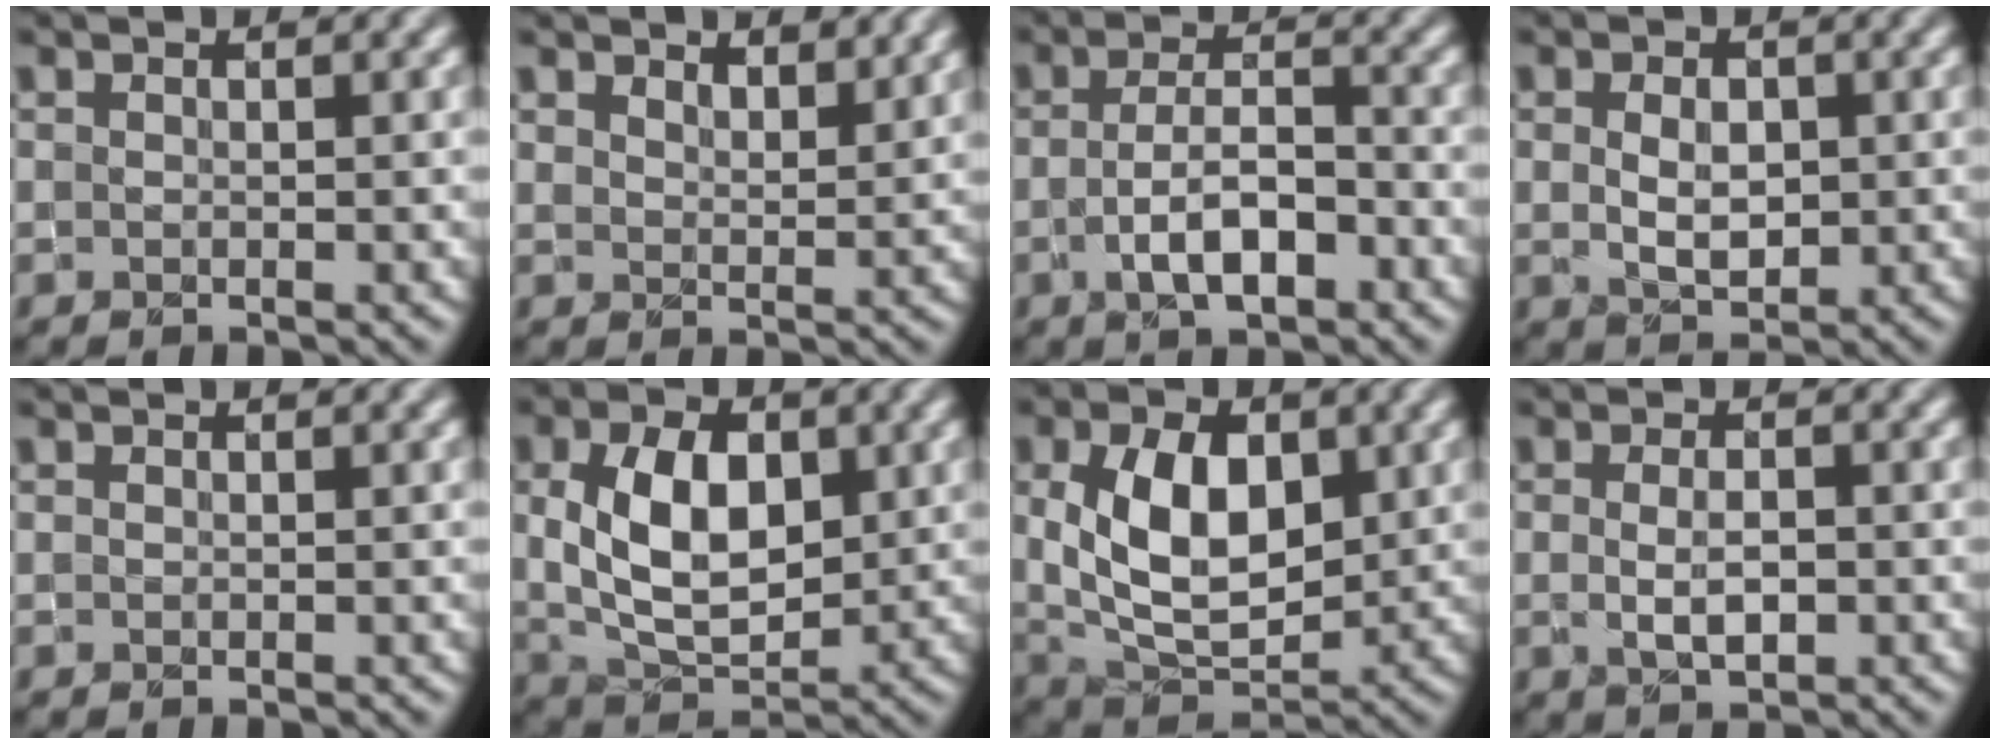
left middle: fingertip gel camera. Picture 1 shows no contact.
{"total": 3.2, "force": [2.7, 1.1, 1.3], "torque": [-0.028, 0.001, 0.046]}
{"total": 4.7, "force": [-1.6, 1.9, 4.0], "torque": [-0.073, 0.004, -0.030]}
{"total": 3.0, "force": [0.2, 1.9, 2.4], "torque": [-0.046, -0.001, 0.005]}
{"total": 0.0}
{"total": 8.0, "force": [1.1, 4.9, 6.3], "torque": [-0.117, 0.003, 0.021]}
{"total": 9.0, "force": [1.3, 5.4, 7.0], "torque": [-0.135, -0.001, 0.023]}
{"total": 2.6, "force": [-0.2, 1.1, 2.3], "torque": [-0.046, -0.004, -0.002]}